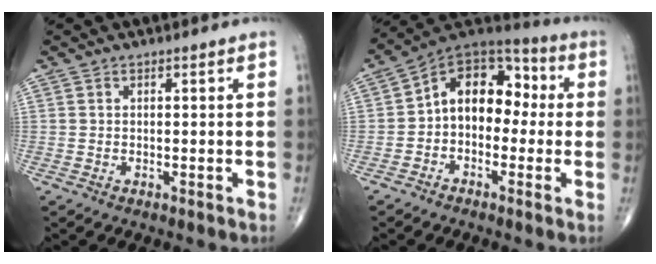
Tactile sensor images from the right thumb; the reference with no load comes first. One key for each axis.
{"total": 13.1, "fx": -0.2, "fy": 9.1, "fz": 9.4, "tx": -0.101, "ty": 0.050, "tz": -0.023}